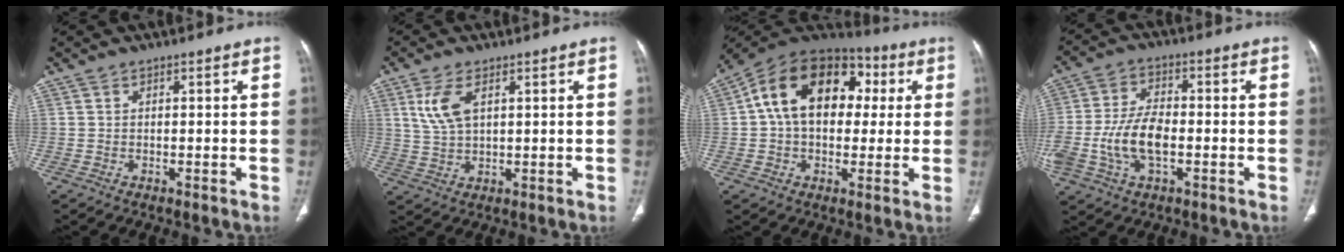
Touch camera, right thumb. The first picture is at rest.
{"total": 6.3, "force": [2.5, 3.0, 4.9], "torque": [-0.110, -0.004, 0.056]}
{"total": 19.4, "force": [3.3, 13.4, 13.7], "torque": [-0.197, 0.039, 0.042]}
{"total": 10.8, "force": [-2.4, 5.7, 8.8], "torque": [-0.185, 0.016, -0.045]}